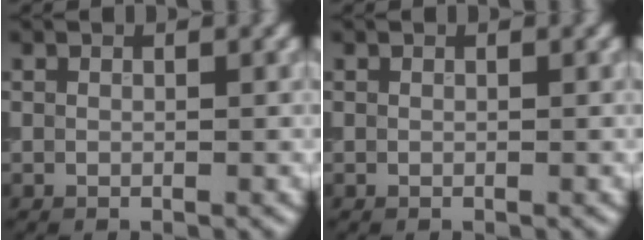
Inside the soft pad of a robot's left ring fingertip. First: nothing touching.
{"total": 0.0}